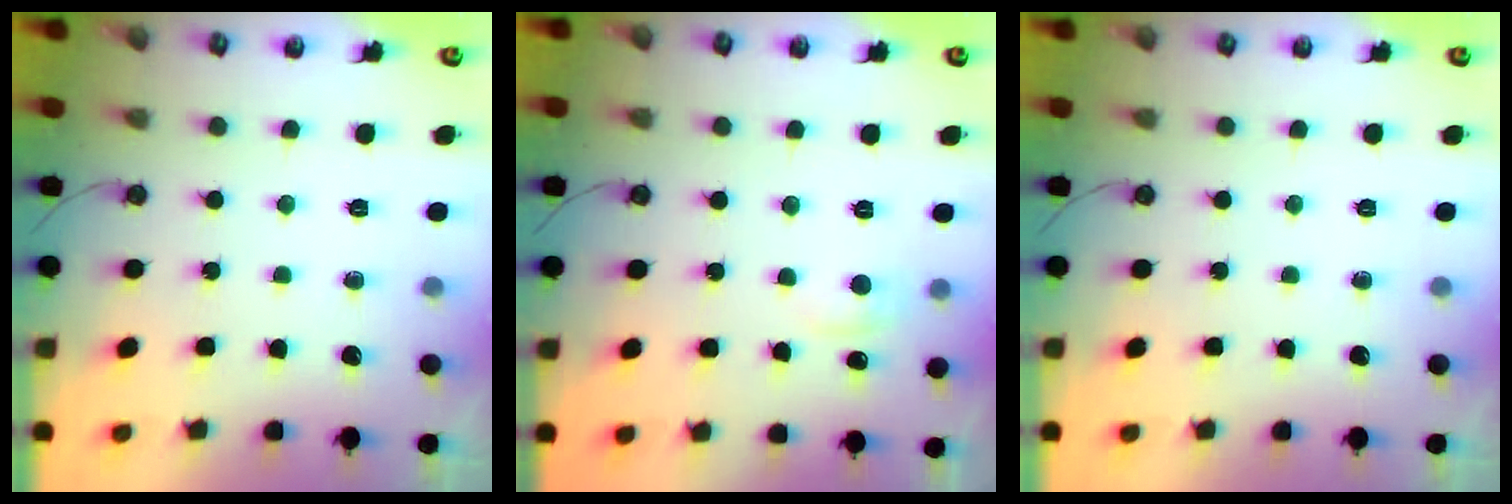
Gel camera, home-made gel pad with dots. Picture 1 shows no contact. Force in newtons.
{"total": 1.5, "press": 1.3, "slide": 0.7}
{"total": 0.0}